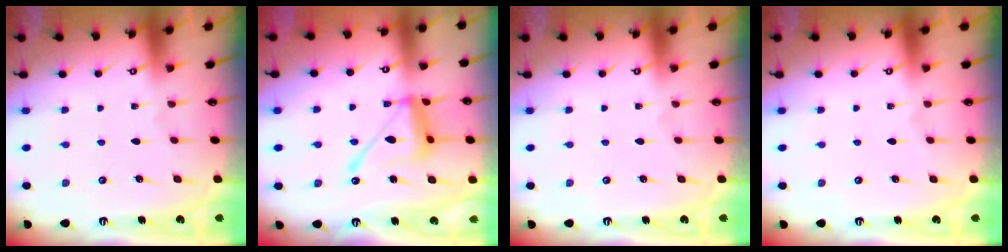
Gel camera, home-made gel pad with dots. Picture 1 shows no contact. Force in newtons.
{"total": 14.3, "press": 14.2, "slide": 1.3}
{"total": 0.0}
{"total": 0.0}